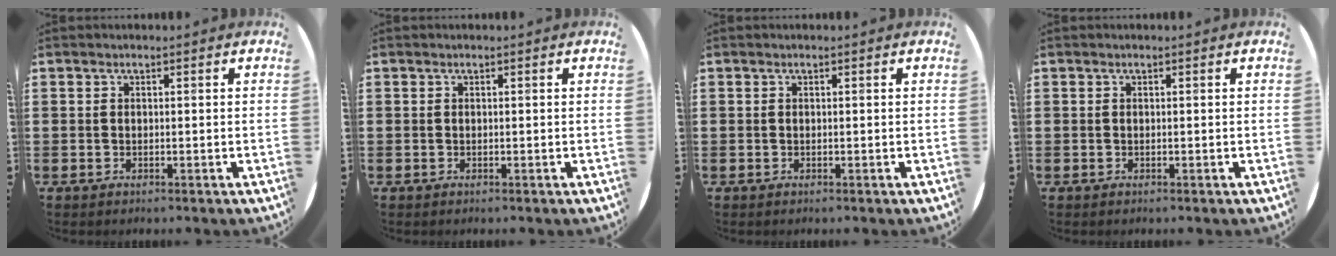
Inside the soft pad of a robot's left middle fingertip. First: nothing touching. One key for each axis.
{"total": 0.0}
{"total": 0.0}
{"total": 0.0}